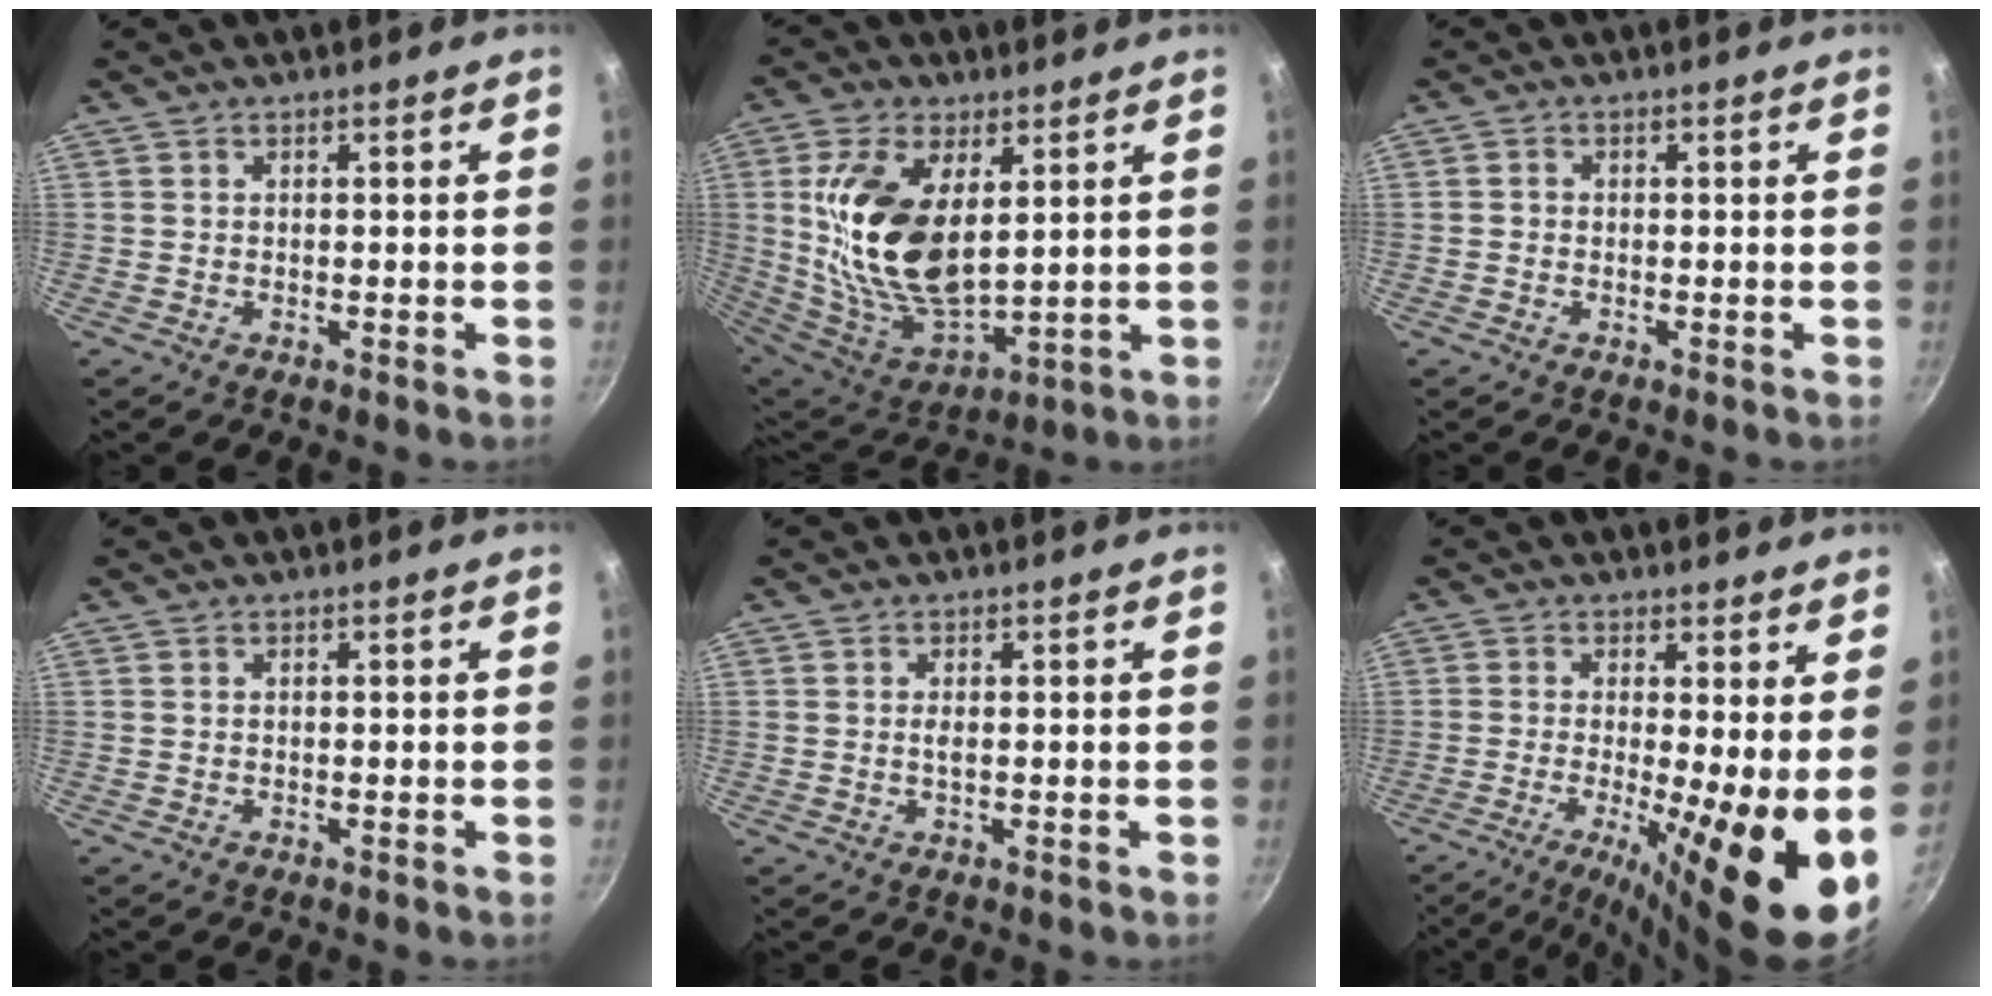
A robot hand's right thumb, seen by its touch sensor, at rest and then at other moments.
{"total": 19.3, "force": [4.4, 10.3, 15.8], "torque": [-0.295, -0.028, 0.098]}
{"total": 0.9, "force": [-0.3, 0.8, 0.3], "torque": [-0.004, 0.003, -0.007]}
{"total": 0.0}
{"total": 1.0, "force": [0.1, 0.3, 1.0], "torque": [-0.022, 0.000, 0.001]}
{"total": 14.5, "force": [-1.5, 3.0, 14.1], "torque": [-0.212, -0.024, -0.025]}